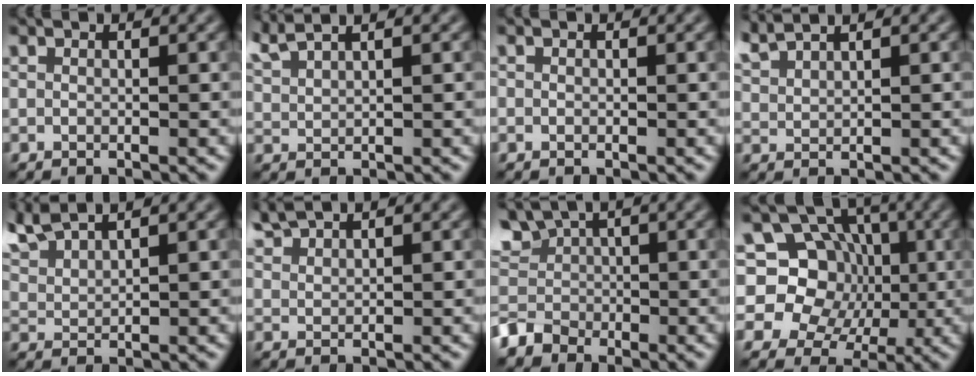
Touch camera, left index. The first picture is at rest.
{"total": 3.2, "force": [2.9, 0.5, 1.3], "torque": [-0.030, 0.015, 0.056]}
{"total": 0.0}
{"total": 2.7, "force": [2.6, 0.3, 0.9], "torque": [-0.021, 0.011, 0.058]}
{"total": 4.1, "force": [3.7, 0.7, 1.7], "torque": [-0.052, 0.016, 0.076]}
{"total": 2.3, "force": [2.2, 0.2, 0.6], "torque": [-0.012, 0.008, 0.051]}
{"total": 6.1, "force": [-1.3, 5.5, 2.4], "torque": [-0.049, 0.010, -0.045]}
{"total": 11.8, "force": [1.3, 10.7, 4.8], "torque": [-0.105, 0.058, -0.018]}